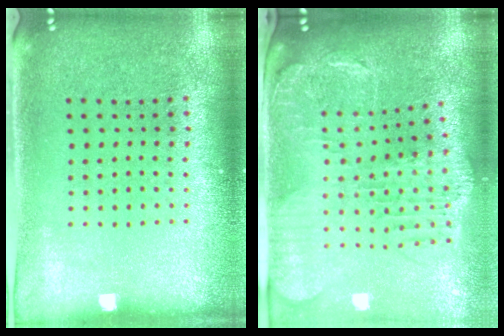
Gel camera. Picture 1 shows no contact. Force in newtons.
{"total": 2.2, "press": 2.0, "slide": 1.0}